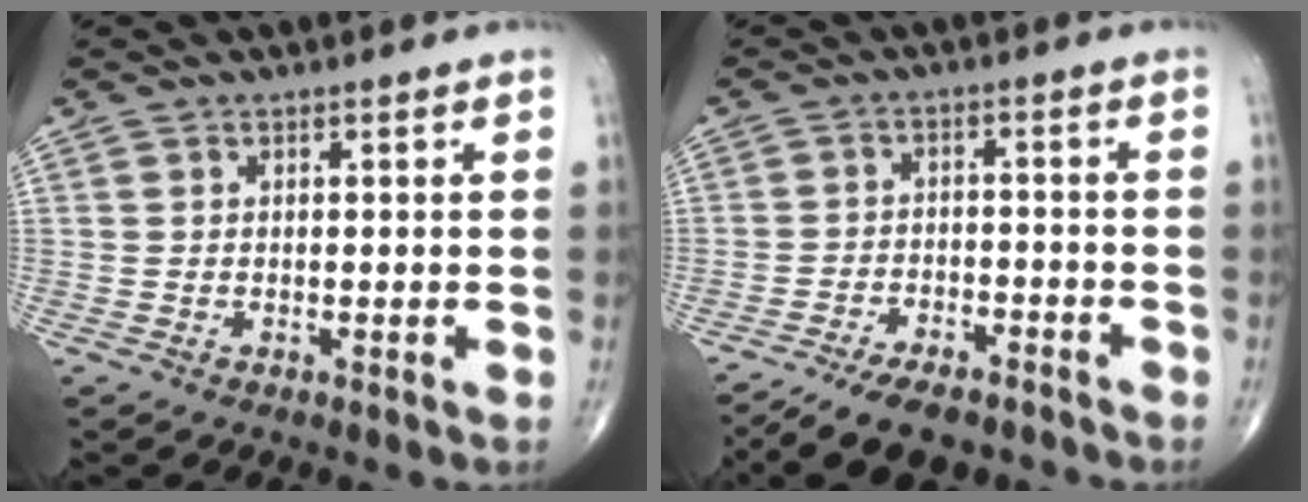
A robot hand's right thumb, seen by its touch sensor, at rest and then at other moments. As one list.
[{"total": 10.4, "force": [-8.3, 4.1, 4.7], "torque": [-0.063, 0.041, -0.136]}]